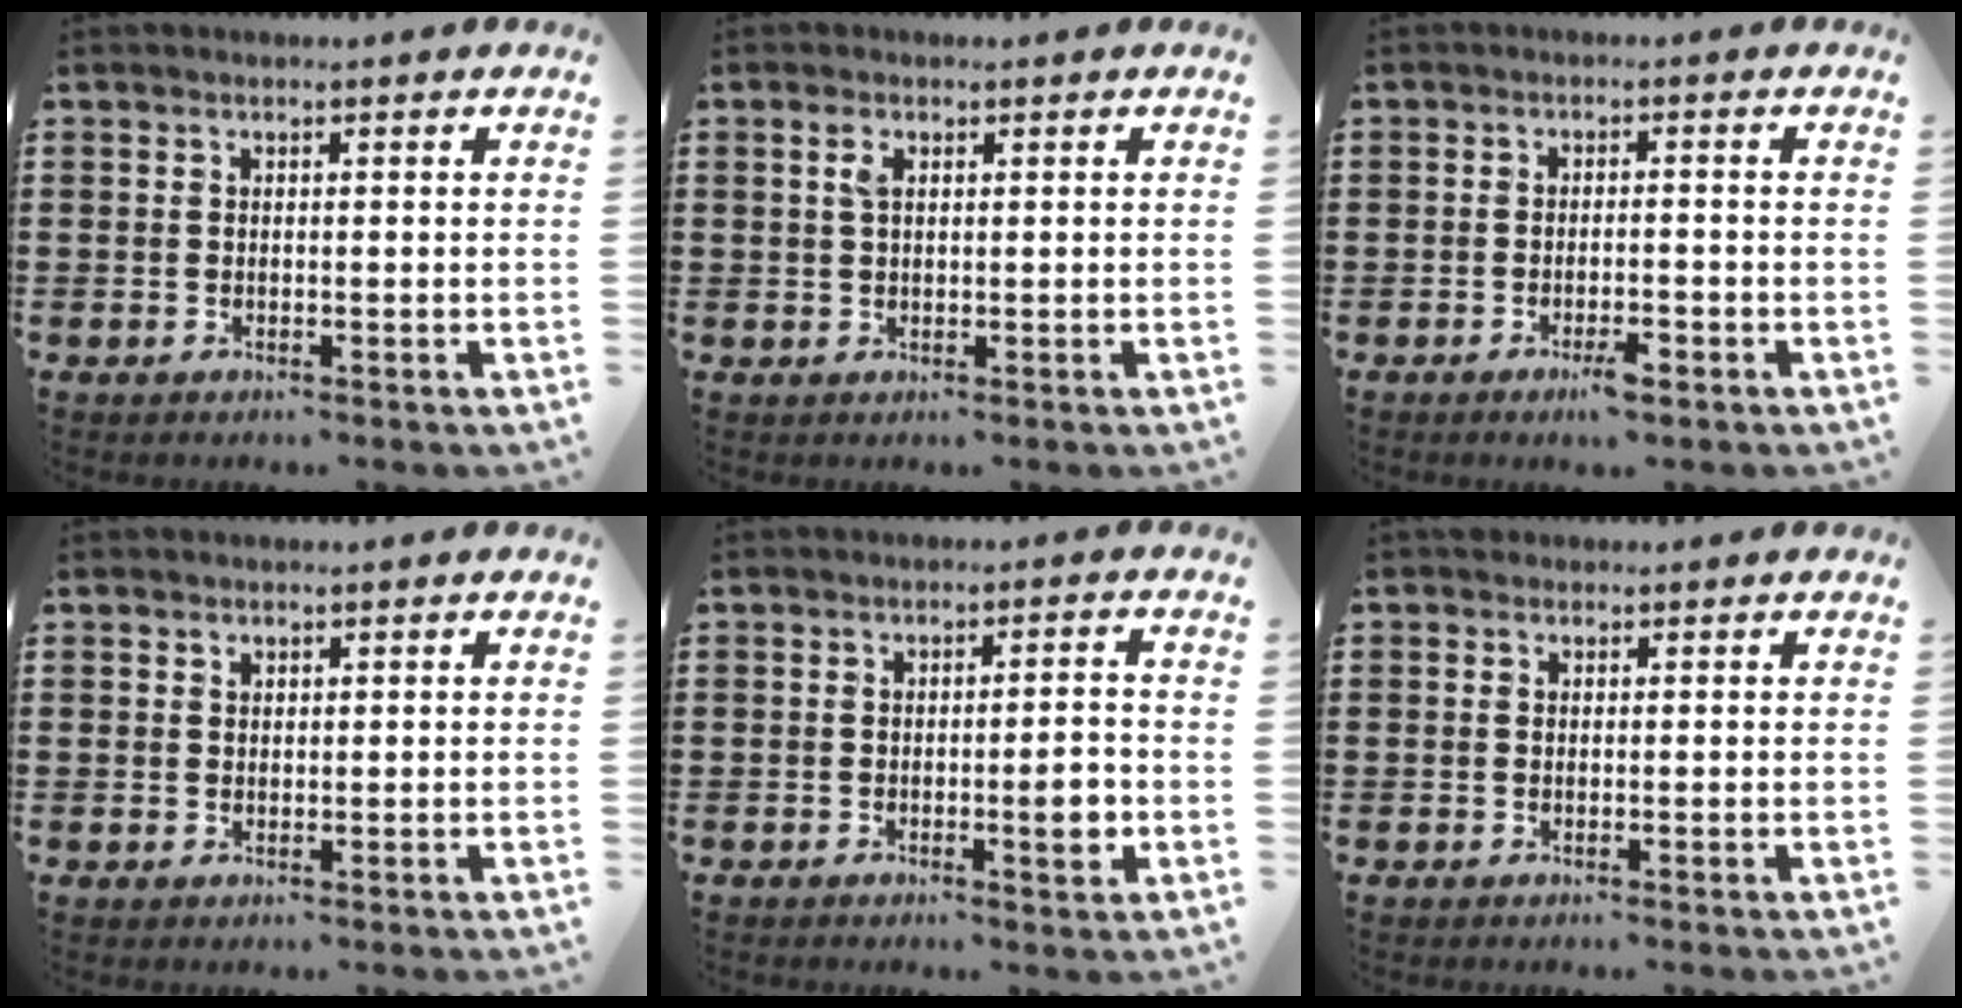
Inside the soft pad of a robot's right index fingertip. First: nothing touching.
{"total": 1.8, "force": [0.7, 0.8, 1.5], "torque": [-0.034, 0.003, 0.013]}
{"total": 3.0, "force": [-1.8, 0.6, 2.4], "torque": [-0.045, 0.000, -0.033]}
{"total": 0.8, "force": [0.6, 0.5, 0.1], "torque": [-0.004, 0.000, 0.013]}
{"total": 4.1, "force": [-0.9, 0.6, 3.9], "torque": [-0.056, -0.003, -0.017]}
{"total": 0.6, "force": [0.2, 0.6, 0.1], "torque": [-0.003, 0.003, 0.005]}